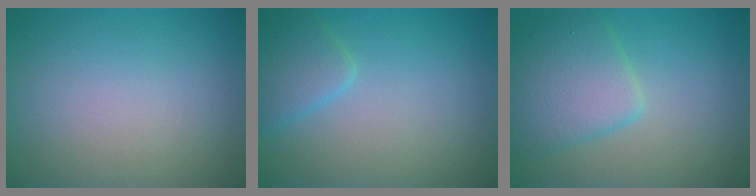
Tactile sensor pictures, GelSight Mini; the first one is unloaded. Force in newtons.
{"total": 2.6, "press": 2.6, "slide": 0.1}
{"total": 4.8, "press": 4.8, "slide": 0.1}